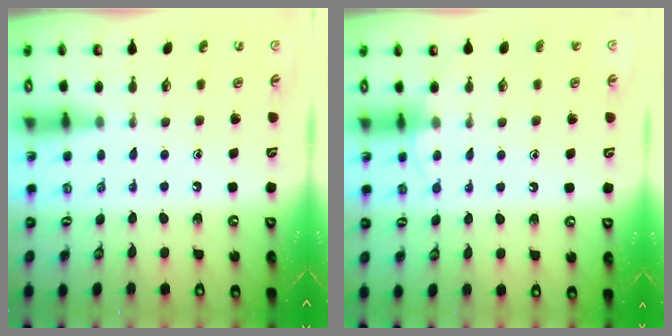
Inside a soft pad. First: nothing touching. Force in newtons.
{"total": 4.9, "press": 4.9, "slide": 0.4}